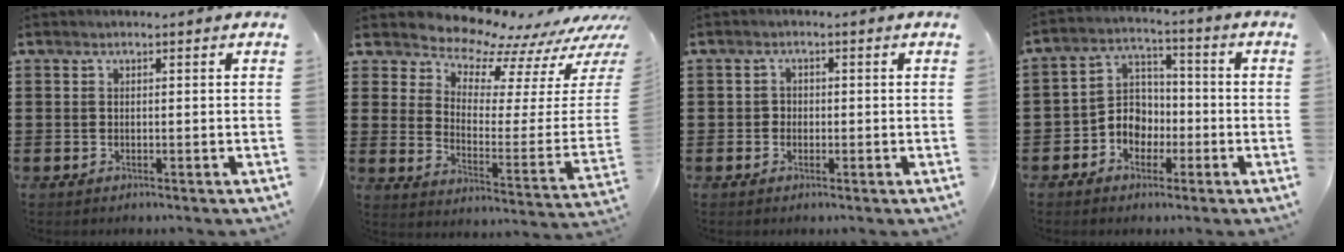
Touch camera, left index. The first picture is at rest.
{"total": 7.8, "force": [7.7, 1.4, 0.6], "torque": [-0.035, -0.087, 0.128]}
{"total": 1.2, "force": [-0.3, 1.1, 0.4], "torque": [-0.011, 0.004, -0.008]}
{"total": 5.7, "force": [-2.3, 4.9, 1.8], "torque": [-0.053, 0.011, -0.049]}